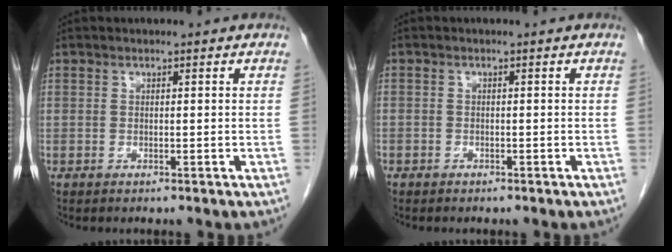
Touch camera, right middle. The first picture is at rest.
{"total": 0.9, "force": [-0.7, 0.7, 0.0], "torque": [-0.010, 0.004, -0.013]}